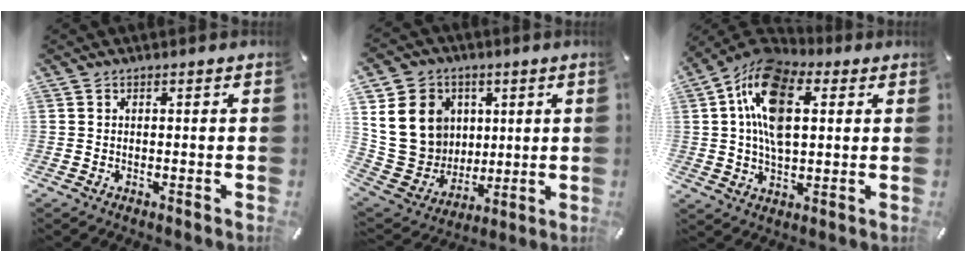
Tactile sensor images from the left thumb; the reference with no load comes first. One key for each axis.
{"total": 16.9, "fx": 4.1, "fy": 15.2, "fz": 6.1, "tx": -0.121, "ty": -0.015, "tz": 0.089}
{"total": 16.8, "fx": 4.4, "fy": 10.2, "fz": 12.6, "tx": -0.250, "ty": 0.001, "tz": 0.077}